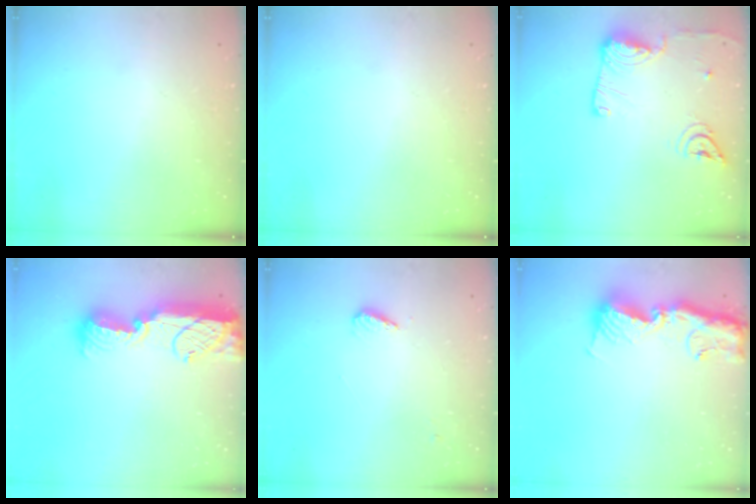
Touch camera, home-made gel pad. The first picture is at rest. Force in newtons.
{"total": 0.0}
{"total": 13.5, "press": 13.4, "slide": 1.7}
{"total": 17.4, "press": 16.6, "slide": 5.5}
{"total": 3.9, "press": 3.8, "slide": 0.4}
{"total": 15.7, "press": 15.6, "slide": 1.6}